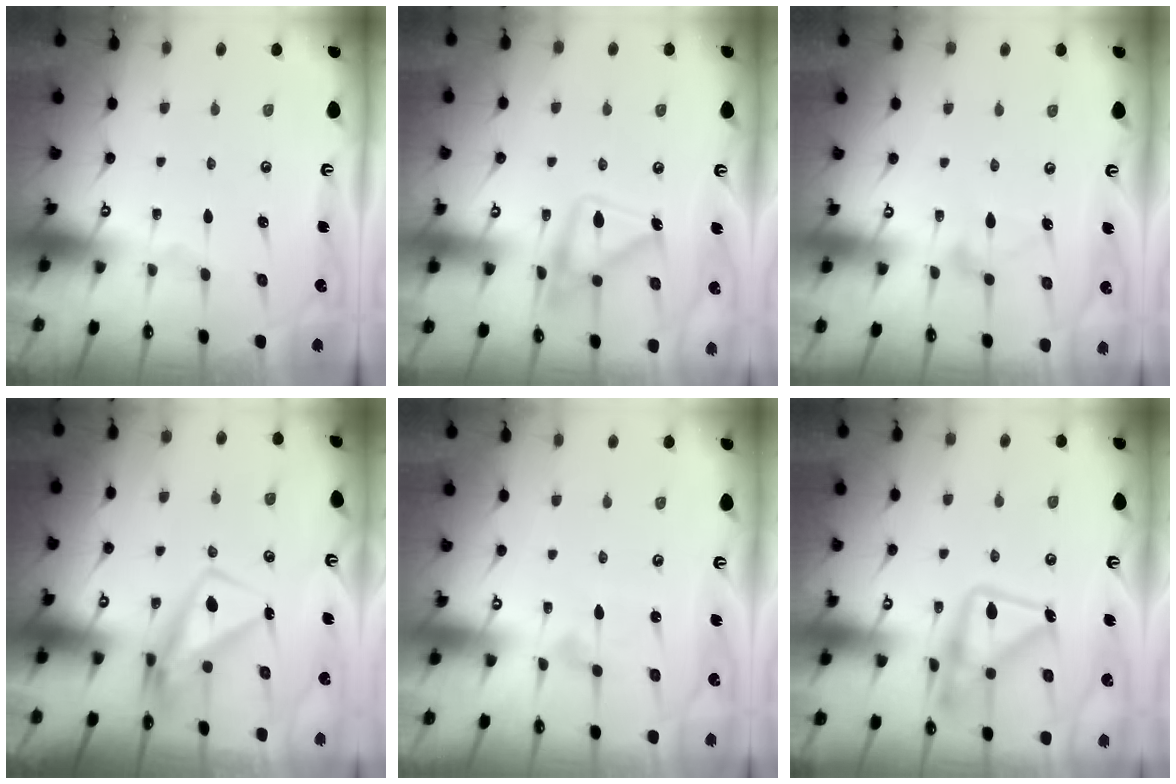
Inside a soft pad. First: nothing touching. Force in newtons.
{"total": 15.8, "press": 15.7, "slide": 0.9}
{"total": 10.6, "press": 10.6, "slide": 0.3}
{"total": 8.5, "press": 8.3, "slide": 1.5}
{"total": 6.7, "press": 6.7, "slide": 0.5}
{"total": 17.7, "press": 17.7, "slide": 1.2}